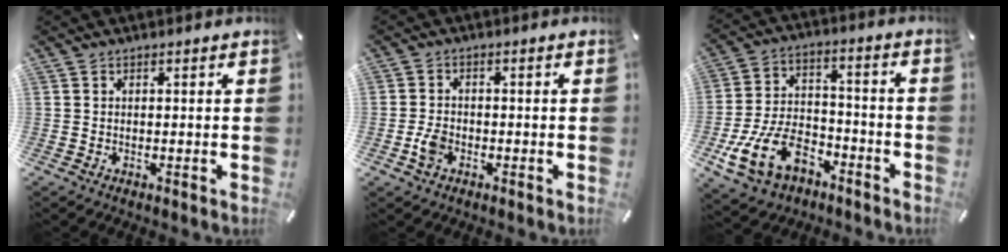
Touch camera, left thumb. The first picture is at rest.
{"total": 3.9, "force": [-1.5, 2.8, 2.2], "torque": [-0.052, 0.003, -0.029]}
{"total": 15.5, "force": [-7.4, 10.3, 9.0], "torque": [-0.187, 0.044, -0.126]}